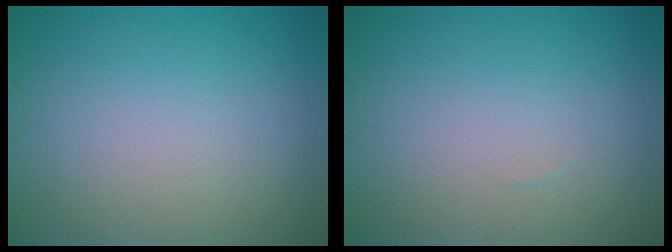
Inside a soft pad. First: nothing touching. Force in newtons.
{"total": 0.0}